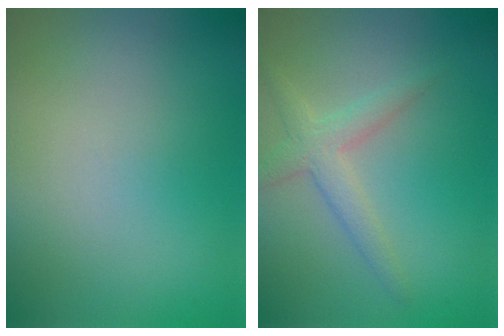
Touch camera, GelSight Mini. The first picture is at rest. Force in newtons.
{"total": 2.6, "press": 2.6, "slide": 0.2}